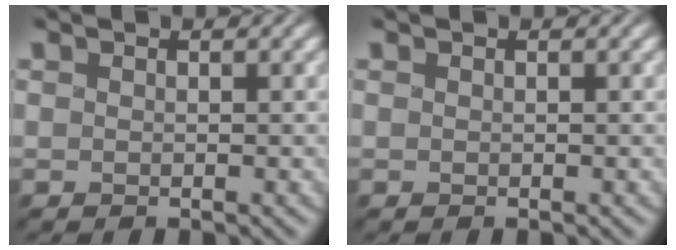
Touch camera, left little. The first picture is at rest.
{"total": 0.0}